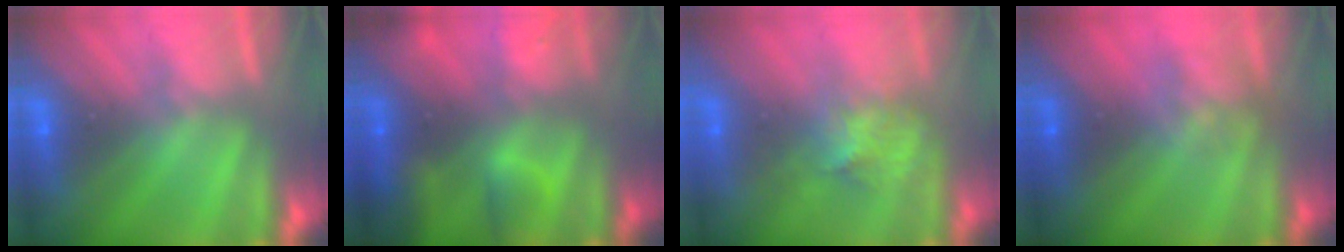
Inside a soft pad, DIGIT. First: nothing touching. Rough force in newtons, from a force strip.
{"total": 8.8}
{"total": 2.7}
{"total": 2.4}